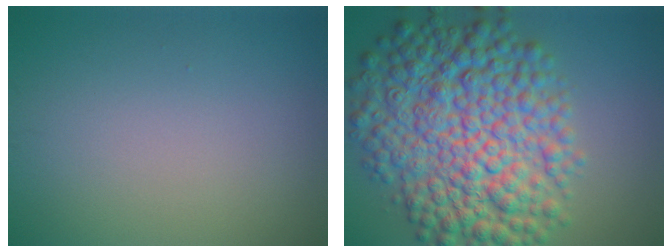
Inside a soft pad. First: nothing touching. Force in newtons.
{"total": 12.1, "press": 12.1, "slide": 0.1}